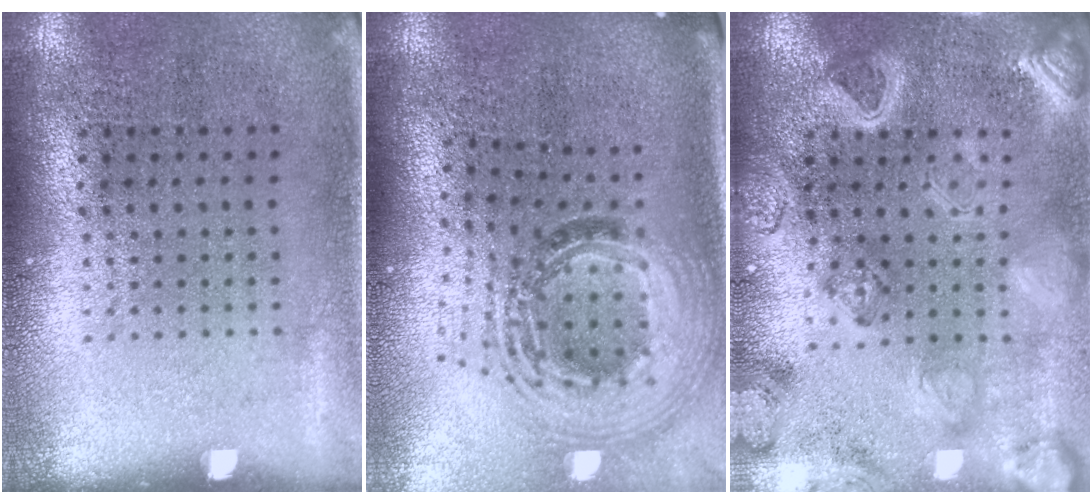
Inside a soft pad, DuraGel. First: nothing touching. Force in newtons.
{"total": 2.0, "press": 1.6, "slide": 1.2}
{"total": 3.3, "press": 3.1, "slide": 1.0}